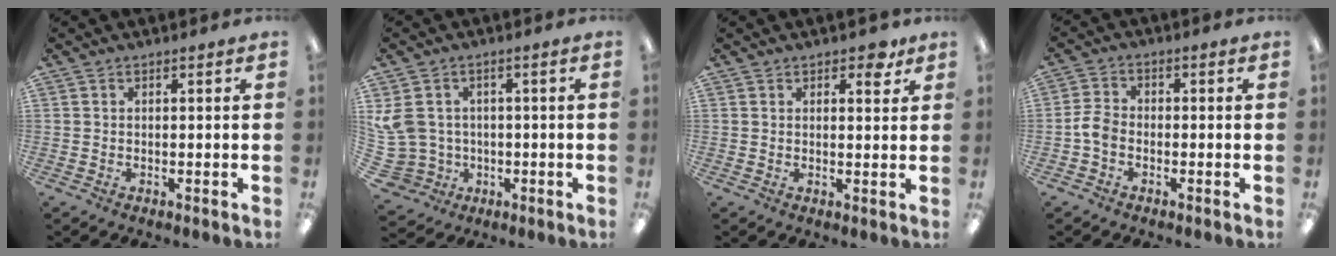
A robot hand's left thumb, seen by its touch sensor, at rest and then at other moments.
{"total": 8.3, "force": [1.0, 7.7, 2.8], "torque": [-0.095, -0.003, 0.026]}
{"total": 3.2, "force": [2.2, 1.6, 1.6], "torque": [-0.012, -0.006, 0.035]}
{"total": 4.3, "force": [-1.5, 2.8, 2.9], "torque": [-0.052, 0.010, -0.027]}